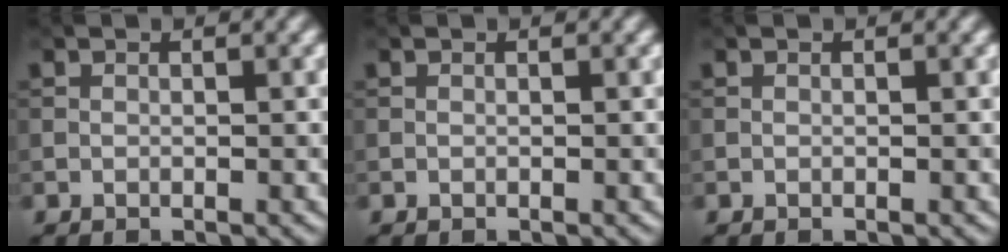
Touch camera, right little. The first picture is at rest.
{"total": 0.0}
{"total": 0.0}